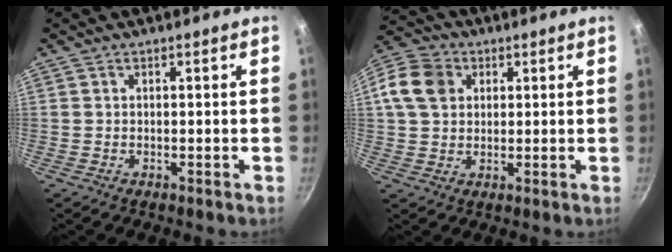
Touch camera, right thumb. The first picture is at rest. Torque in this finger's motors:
{"motor_torque": [0.01, 1.69, 0.24, 0.07, 0.32]}